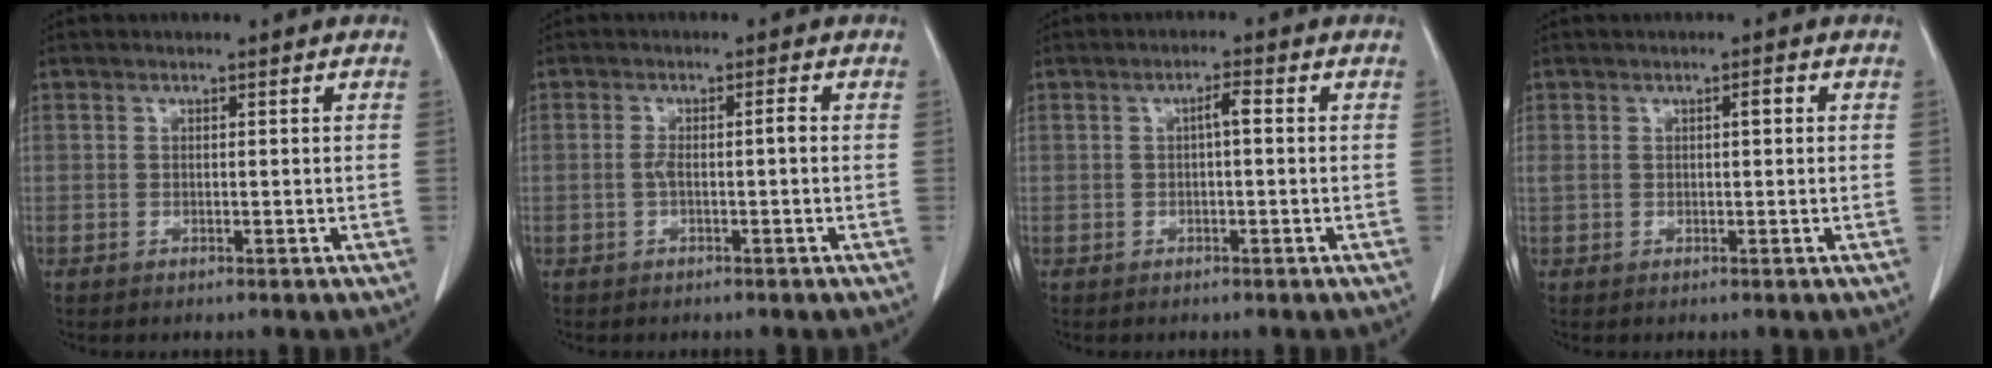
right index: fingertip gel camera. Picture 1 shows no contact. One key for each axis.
{"total": 2.3, "fx": -0.4, "fy": 0.3, "fz": 2.2, "tx": -0.042, "ty": 0.004, "tz": -0.007}
{"total": 1.9, "fx": 0.1, "fy": 0.3, "fz": 1.9, "tx": -0.031, "ty": 0.005, "tz": 0.002}
{"total": 1.7, "fx": 0.5, "fy": 0.6, "fz": 1.6, "tx": -0.032, "ty": 0.015, "tz": 0.014}